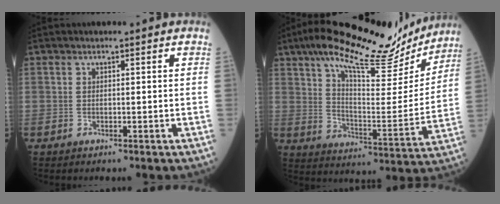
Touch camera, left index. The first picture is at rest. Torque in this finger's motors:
{"motor_torque": [1.01, -1.13, 0.73, 0.16]}